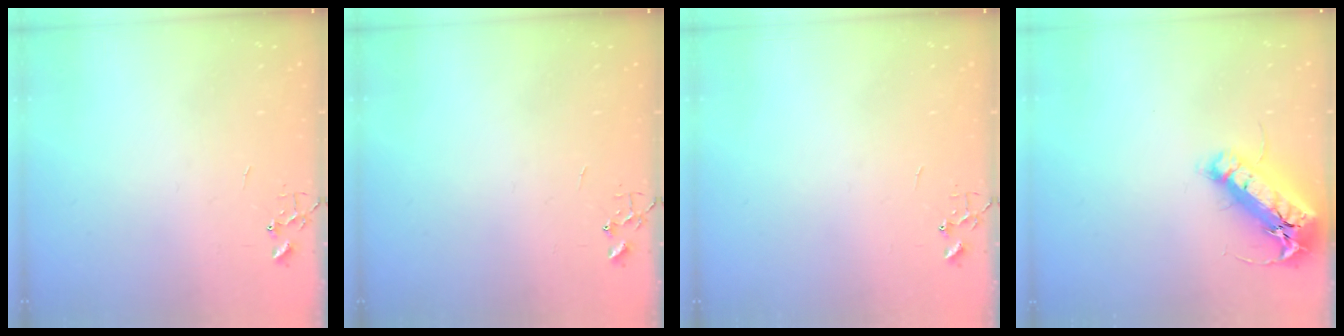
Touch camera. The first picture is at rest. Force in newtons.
{"total": 0.0}
{"total": 0.0}
{"total": 18.8, "press": 18.4, "slide": 3.8}